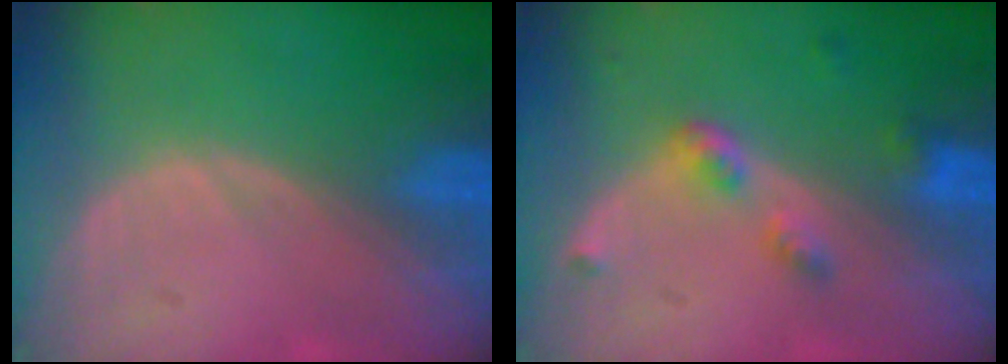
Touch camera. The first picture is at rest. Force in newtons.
{"total": 4.2, "press": 3.8, "slide": 1.7}